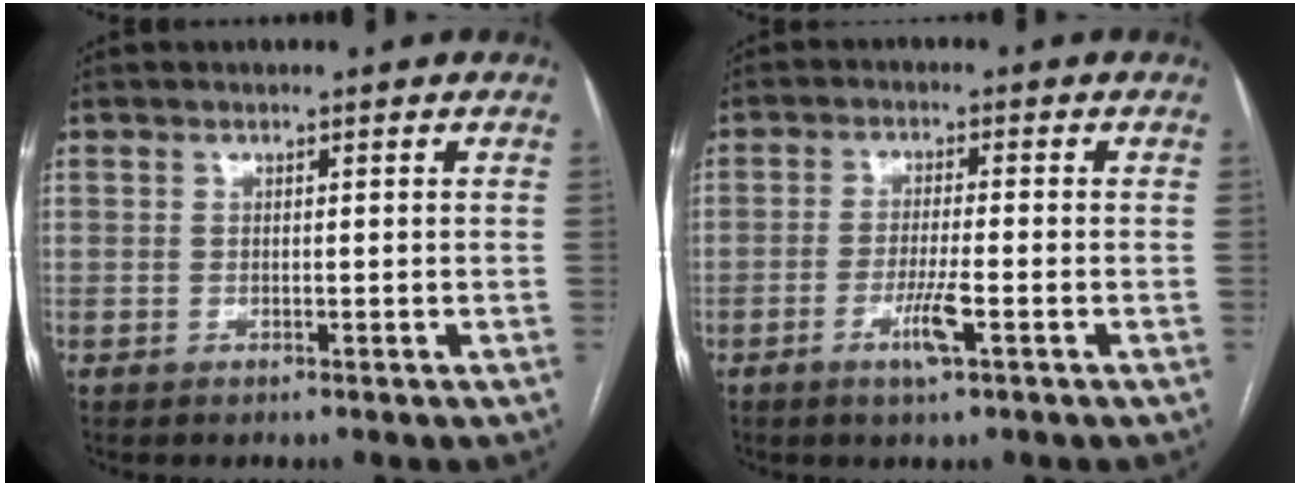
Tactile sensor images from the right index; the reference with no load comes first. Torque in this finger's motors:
{"motor_torque": [-0.01, 0.10, 0.09, 0.02]}